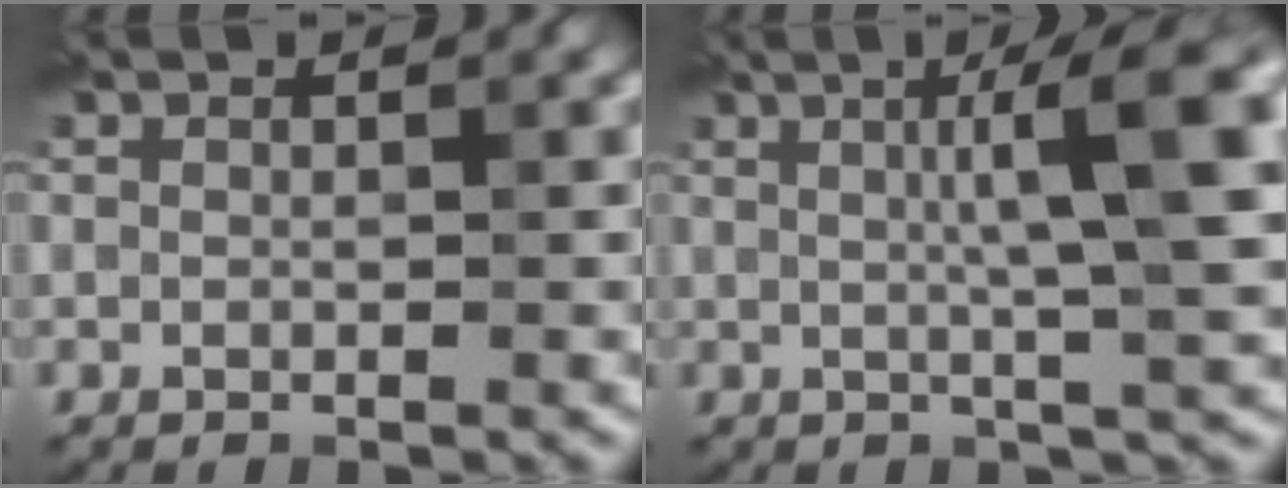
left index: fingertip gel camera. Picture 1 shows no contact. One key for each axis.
{"total": 8.6, "fx": 1.9, "fy": 1.4, "fz": 8.2, "tx": -0.099, "ty": 0.020, "tz": 0.025}